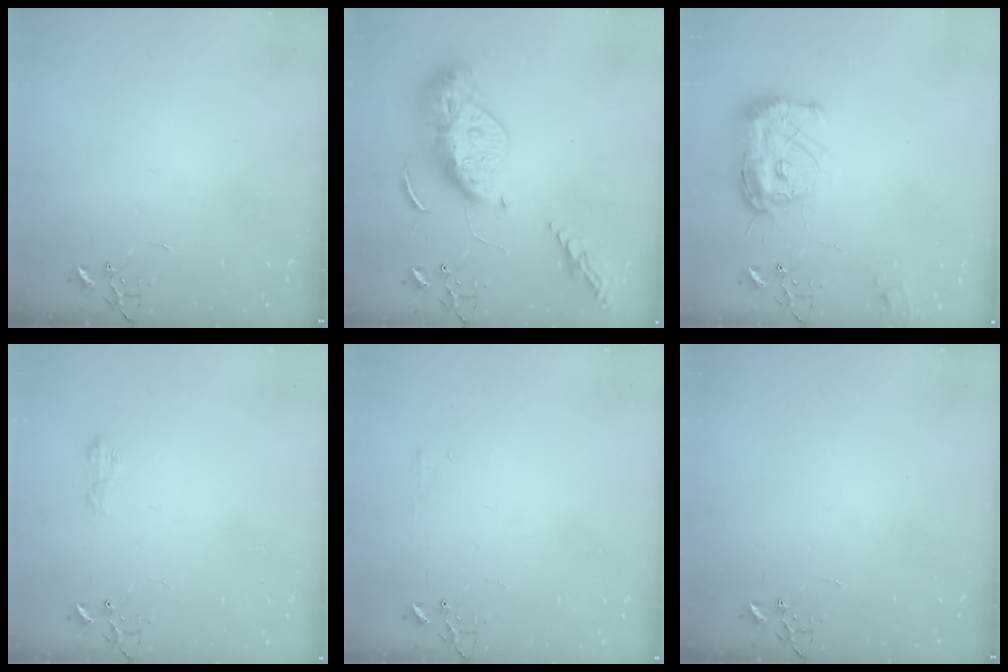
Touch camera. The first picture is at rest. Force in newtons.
{"total": 18.2, "press": 18.1, "slide": 1.5}
{"total": 16.6, "press": 16.5, "slide": 1.6}
{"total": 5.9, "press": 5.9, "slide": 0.8}
{"total": 4.8, "press": 4.7, "slide": 0.7}
{"total": 0.0}